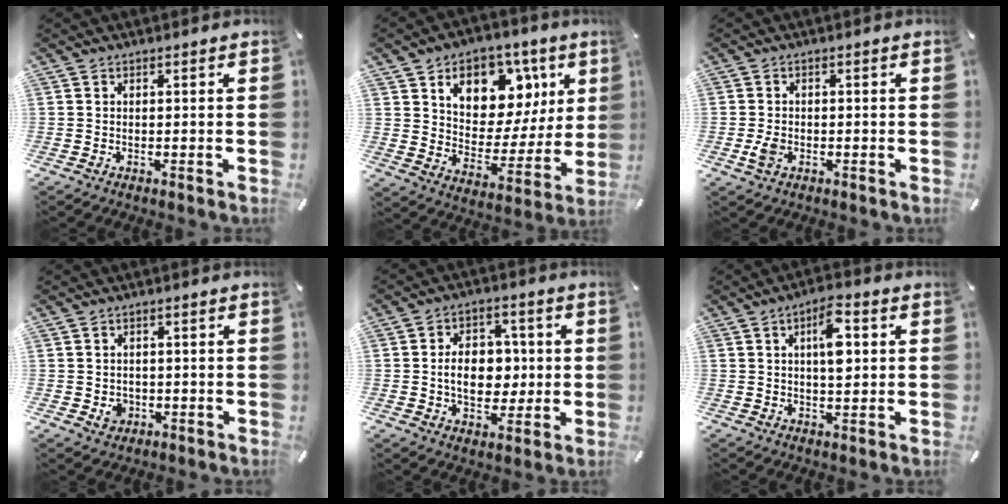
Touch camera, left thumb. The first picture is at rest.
{"total": 13.5, "force": [7.1, 9.8, 5.9], "torque": [-0.082, -0.050, 0.128]}
{"total": 3.1, "force": [-0.9, 2.2, 2.0], "torque": [-0.047, -0.001, -0.019]}
{"total": 3.5, "force": [-0.8, 3.0, 1.5], "torque": [-0.009, -0.002, -0.017]}
{"total": 11.2, "force": [0.0, 8.1, 7.8], "torque": [-0.120, 0.006, -0.003]}
{"total": 8.1, "force": [1.8, 3.6, 7.0], "torque": [-0.097, -0.003, 0.022]}